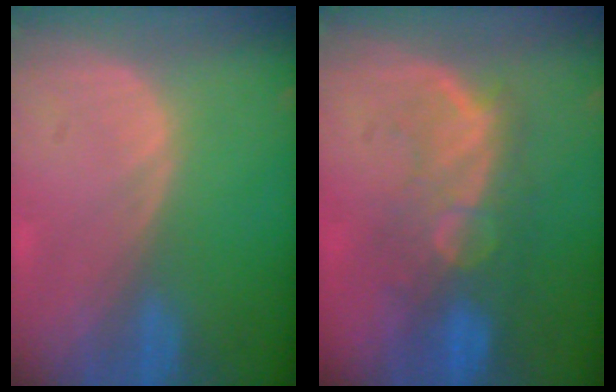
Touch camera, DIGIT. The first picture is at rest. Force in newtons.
{"total": 9.6, "press": 8.5, "slide": 4.6}